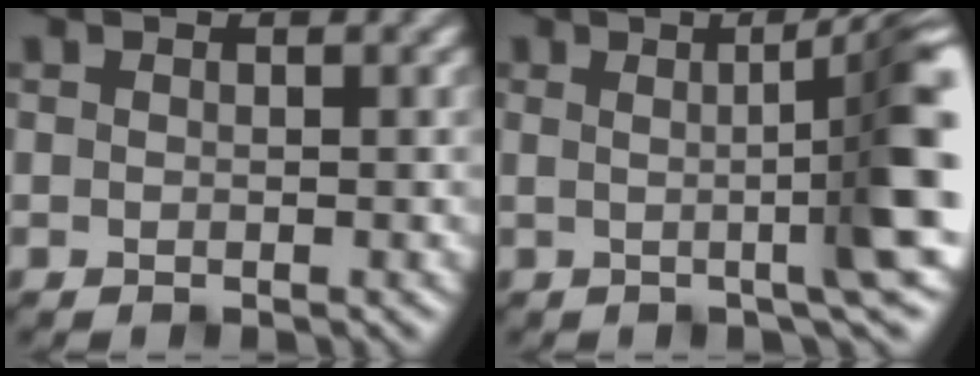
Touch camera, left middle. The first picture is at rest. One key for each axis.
{"total": 8.7, "fx": 0.5, "fy": 1.5, "fz": 8.5, "tx": -0.095, "ty": 0.012, "tz": 0.006}